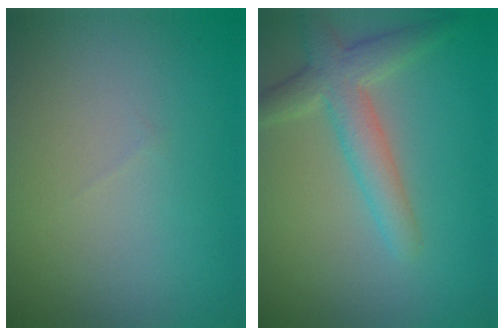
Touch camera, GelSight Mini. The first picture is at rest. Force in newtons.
{"total": 4.0, "press": 4.0, "slide": 0.3}